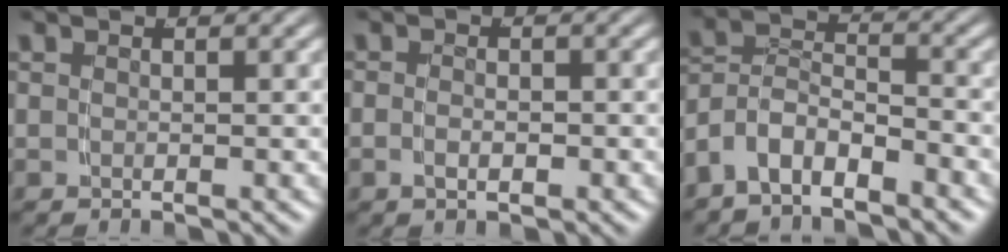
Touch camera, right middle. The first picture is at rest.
{"total": 1.3, "force": [-0.8, 0.4, 1.0], "torque": [-0.023, -0.004, -0.011]}
{"total": 7.0, "force": [-3.4, 5.6, 2.6], "torque": [-0.068, -0.018, -0.068]}